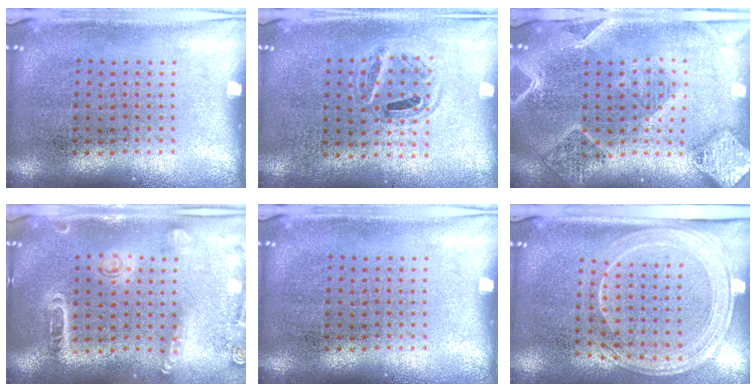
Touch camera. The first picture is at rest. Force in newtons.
{"total": 0.9, "press": 0.9, "slide": 0.3}
{"total": 2.8, "press": 2.4, "slide": 1.3}
{"total": 1.6, "press": 1.5, "slide": 0.5}
{"total": 0.0}
{"total": 2.1, "press": 1.8, "slide": 1.0}